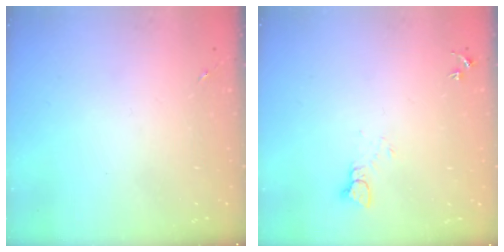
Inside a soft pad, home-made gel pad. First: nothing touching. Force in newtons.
{"total": 3.4, "press": 3.4, "slide": 0.2}